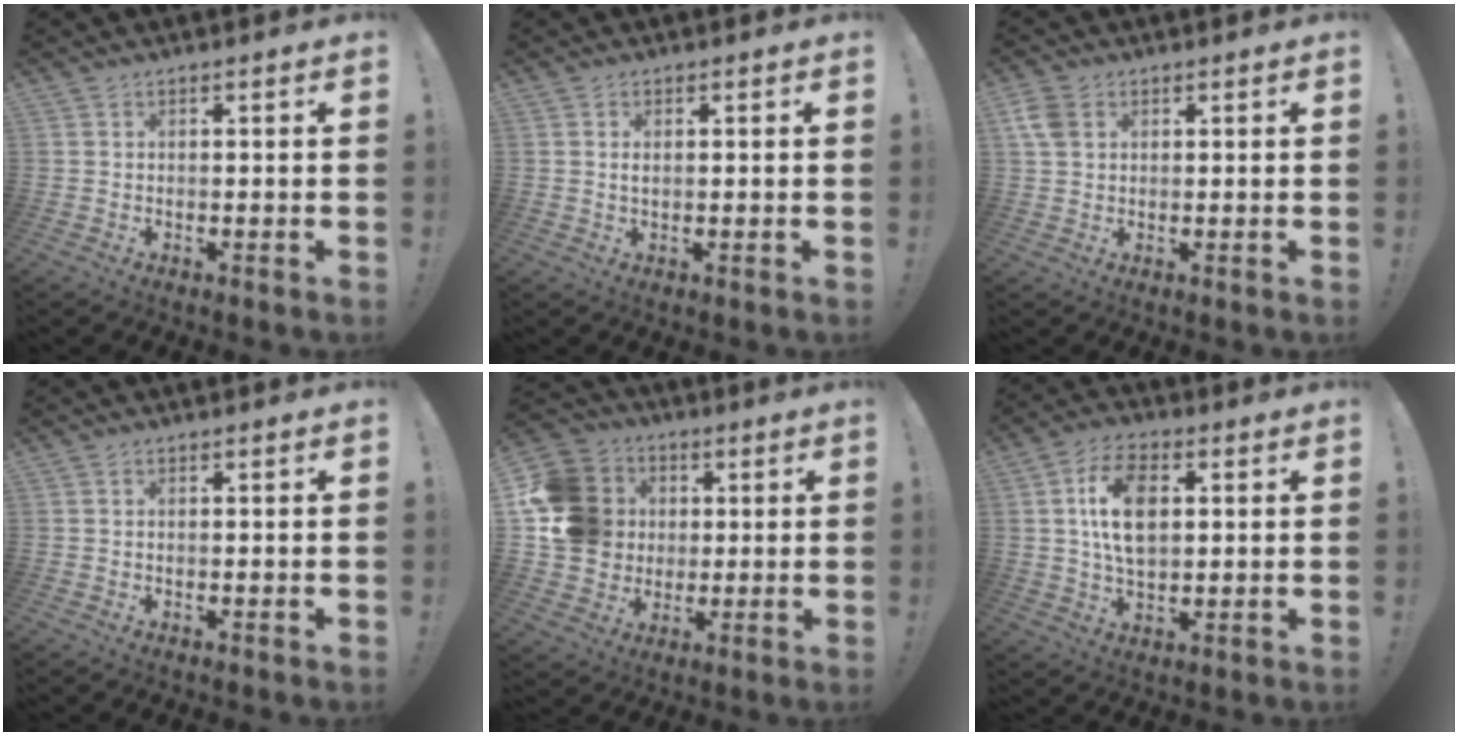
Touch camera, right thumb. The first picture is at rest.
{"total": 1.3, "force": [0.3, 0.5, 1.1], "torque": [-0.017, -0.001, 0.004]}
{"total": 5.4, "force": [2.1, 3.7, 3.3], "torque": [-0.066, 0.000, 0.043]}
{"total": 0.0}
{"total": 17.4, "force": [2.1, 15.5, 7.7], "torque": [-0.131, 0.000, 0.059]}
{"total": 13.4, "force": [2.5, 8.1, 10.4], "torque": [-0.181, 0.005, 0.043]}